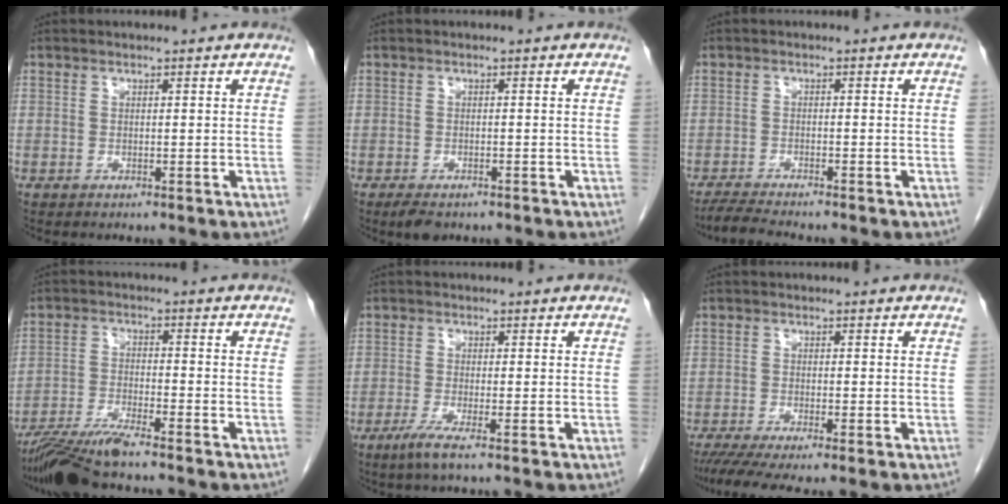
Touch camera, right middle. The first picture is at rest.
{"total": 2.9, "force": [-2.0, 1.3, 1.7], "torque": [-0.029, -0.004, -0.027]}
{"total": 3.9, "force": [-3.6, -0.5, 1.5], "torque": [-0.035, -0.020, -0.064]}
{"total": 7.7, "force": [-6.7, -0.7, 3.8], "torque": [-0.065, -0.026, -0.123]}
{"total": 3.1, "force": [-1.8, -0.2, 2.5], "torque": [-0.056, -0.012, -0.038]}
{"total": 5.9, "force": [-4.5, 0.0, 3.8], "torque": [-0.064, -0.017, -0.077]}